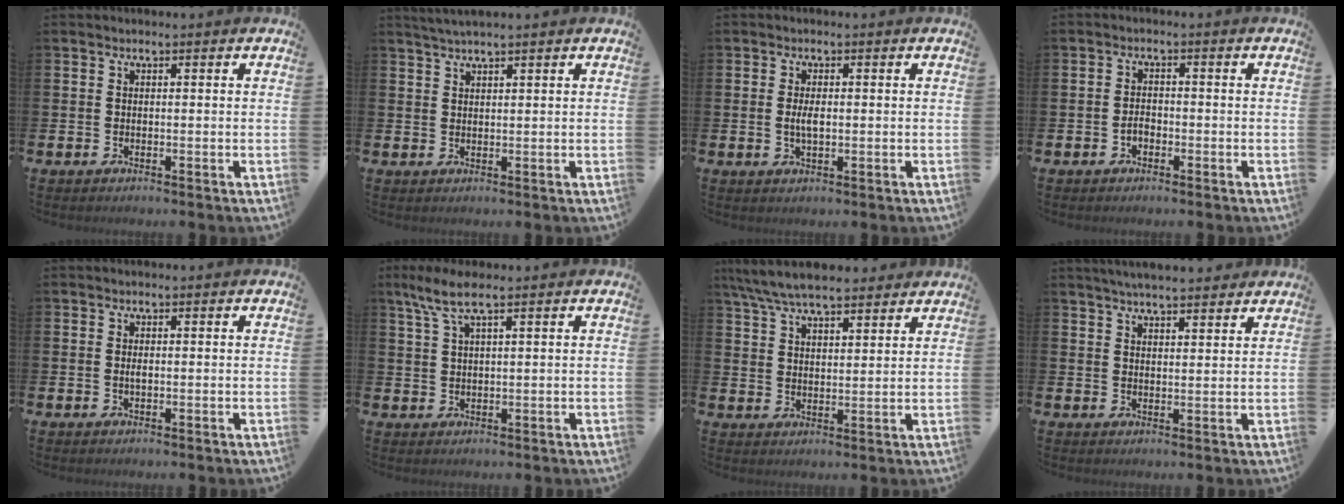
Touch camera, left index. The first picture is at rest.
{"total": 1.9, "force": [1.8, 0.0, 0.7], "torque": [-0.024, 0.002, 0.034]}
{"total": 2.3, "force": [-0.2, 1.0, 2.1], "torque": [-0.040, 0.002, -0.005]}
{"total": 1.5, "force": [-0.6, 1.1, 0.9], "torque": [-0.014, 0.000, -0.014]}
{"total": 0.5, "force": [-0.2, 0.2, 0.5], "torque": [-0.010, -0.001, -0.003]}
{"total": 5.0, "force": [3.2, 1.0, 3.7], "torque": [-0.085, 0.004, 0.057]}
{"total": 7.1, "force": [6.6, 1.4, 2.2], "torque": [-0.071, -0.020, 0.123]}
{"total": 4.1, "force": [4.0, 0.3, 0.9], "torque": [-0.025, -0.014, 0.073]}